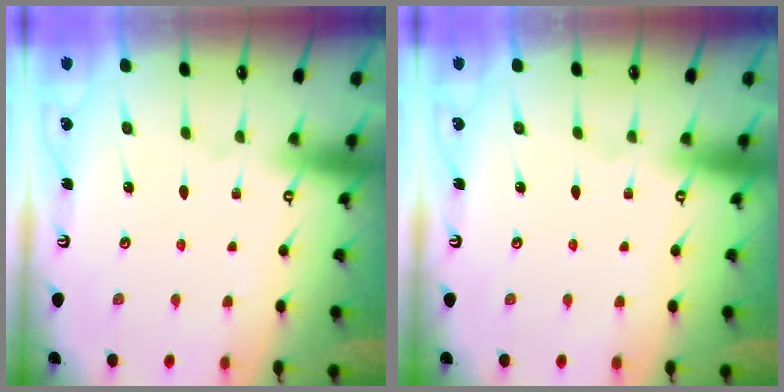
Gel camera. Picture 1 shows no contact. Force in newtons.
{"total": 0.0}